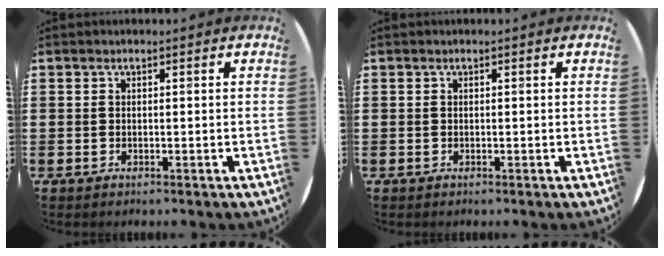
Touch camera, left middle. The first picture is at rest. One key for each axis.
{"total": 0.0}